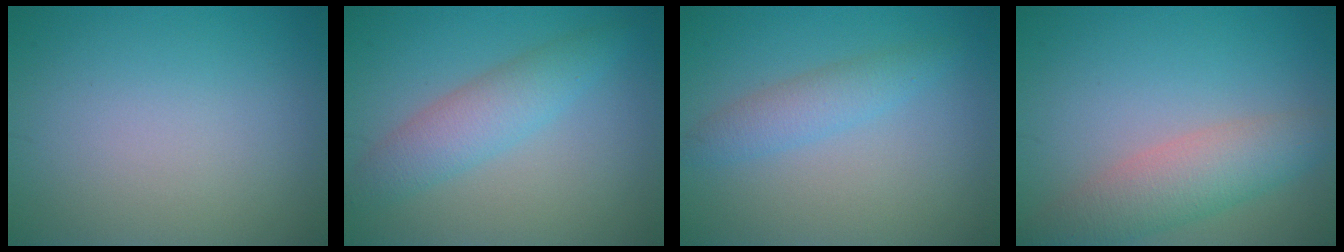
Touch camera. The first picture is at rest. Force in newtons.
{"total": 3.8, "press": 3.8, "slide": 0.2}
{"total": 2.5, "press": 2.5, "slide": 0.1}
{"total": 4.7, "press": 4.7, "slide": 0.3}